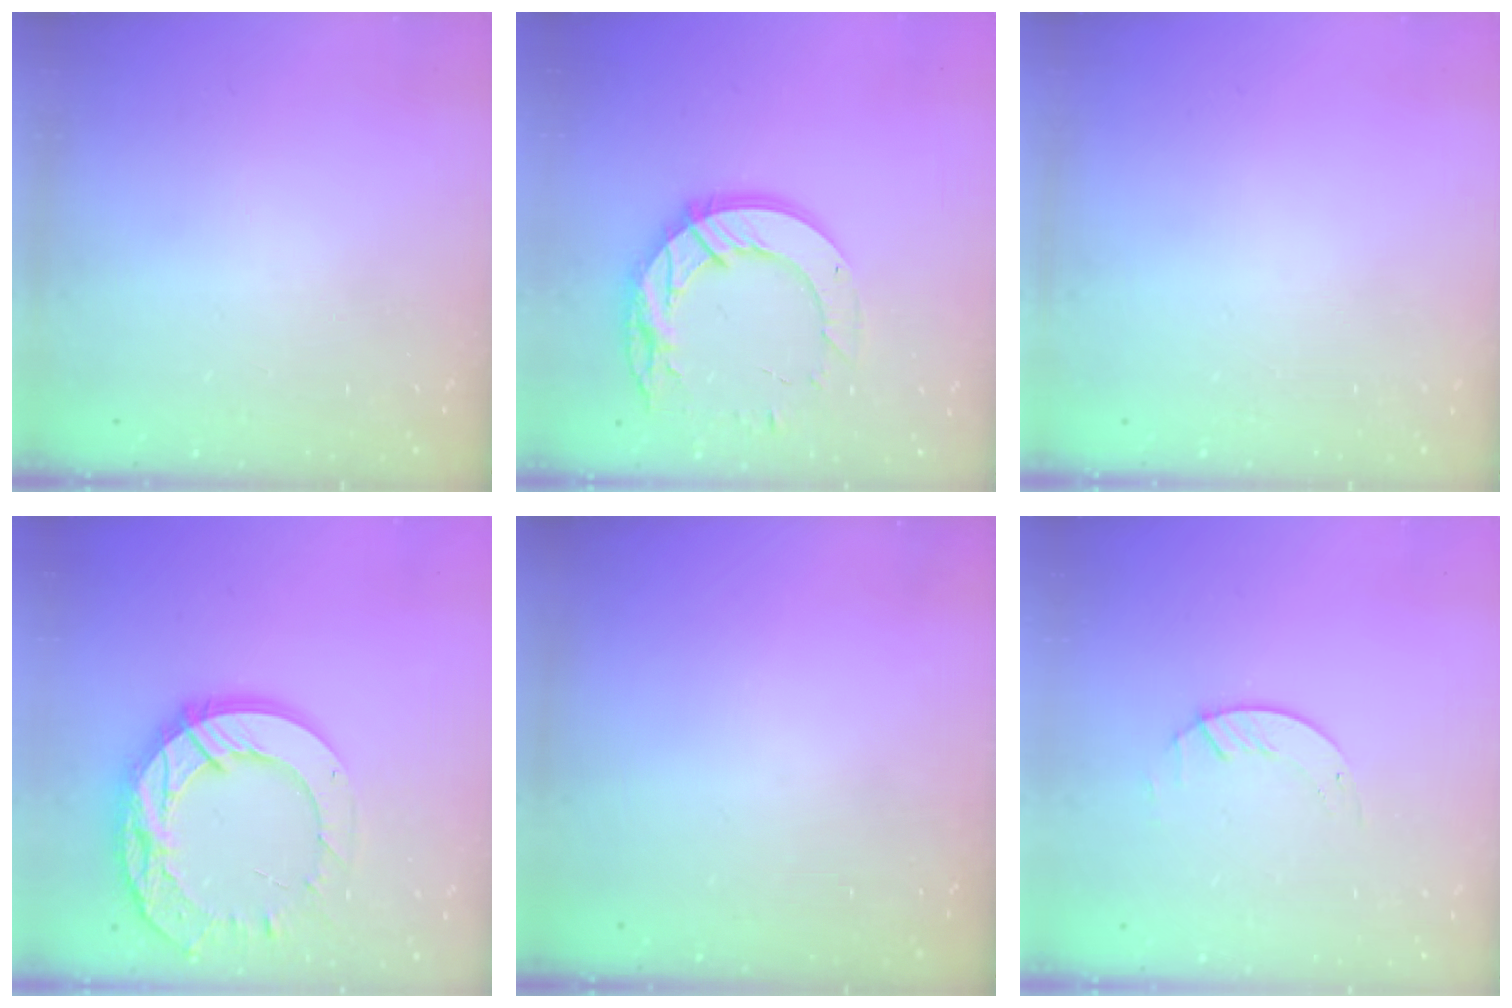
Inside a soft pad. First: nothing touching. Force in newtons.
{"total": 16.4, "press": 16.4, "slide": 1.4}
{"total": 0.0}
{"total": 20.2, "press": 20.2, "slide": 1.8}
{"total": 0.0}
{"total": 1.2, "press": 1.1, "slide": 0.2}